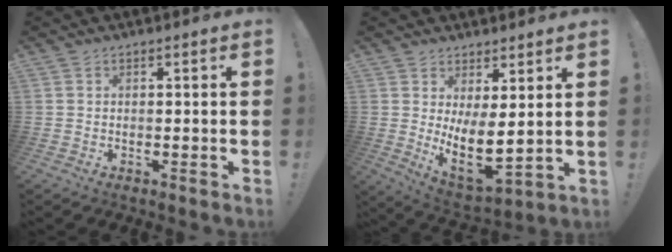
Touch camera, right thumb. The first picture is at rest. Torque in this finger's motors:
{"motor_torque": [2.24, 2.14, 1.92, -0.43, 0.62]}